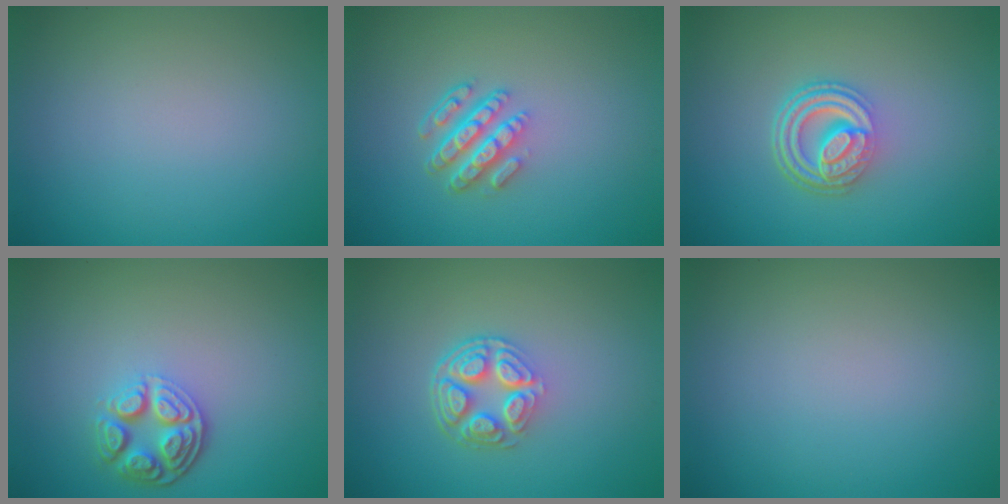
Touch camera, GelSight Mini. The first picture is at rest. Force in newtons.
{"total": 4.3, "press": 3.1, "slide": 3.0}
{"total": 4.8, "press": 3.3, "slide": 3.5}
{"total": 4.0, "press": 3.2, "slide": 2.4}
{"total": 4.5, "press": 3.2, "slide": 3.1}
{"total": 0.0}